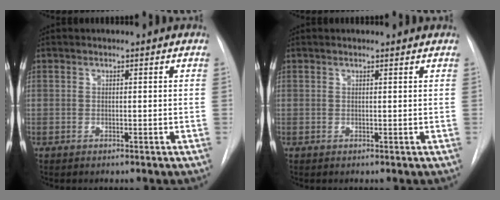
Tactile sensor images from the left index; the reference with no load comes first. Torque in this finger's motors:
{"motor_torque": [-0.23, -0.04, -0.63, -0.04]}